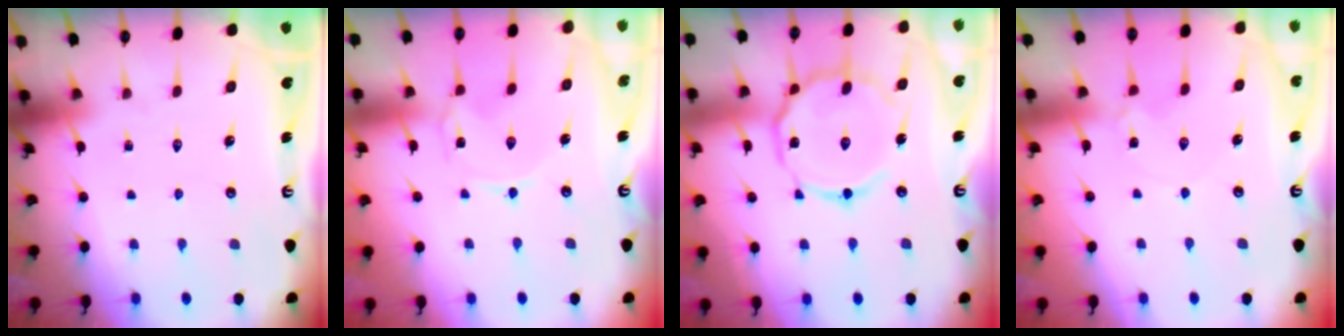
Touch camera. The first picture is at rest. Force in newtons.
{"total": 0.0}
{"total": 15.2, "press": 15.1, "slide": 1.2}
{"total": 1.8, "press": 1.8, "slide": 0.4}